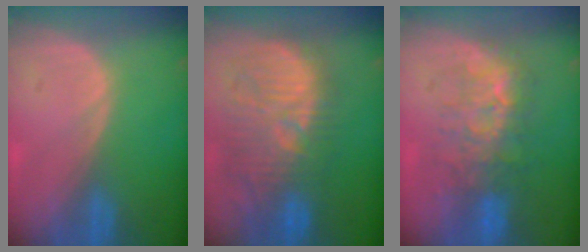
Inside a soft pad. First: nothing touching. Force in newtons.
{"total": 12.0, "press": 11.5, "slide": 3.4}
{"total": 8.4, "press": 8.0, "slide": 2.6}